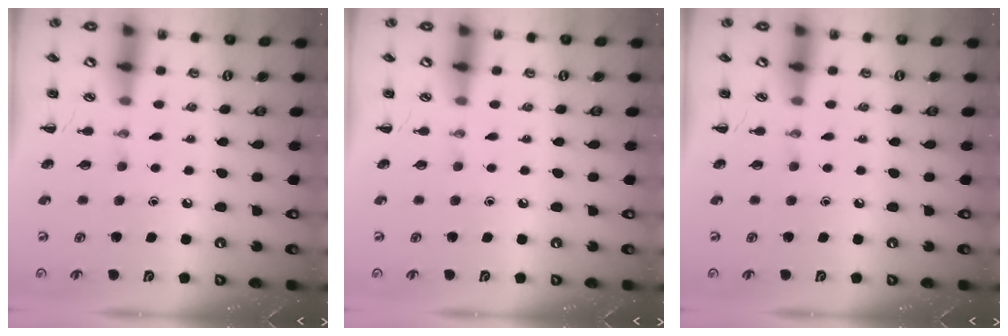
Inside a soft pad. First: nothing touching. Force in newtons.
{"total": 0.0}
{"total": 0.0}